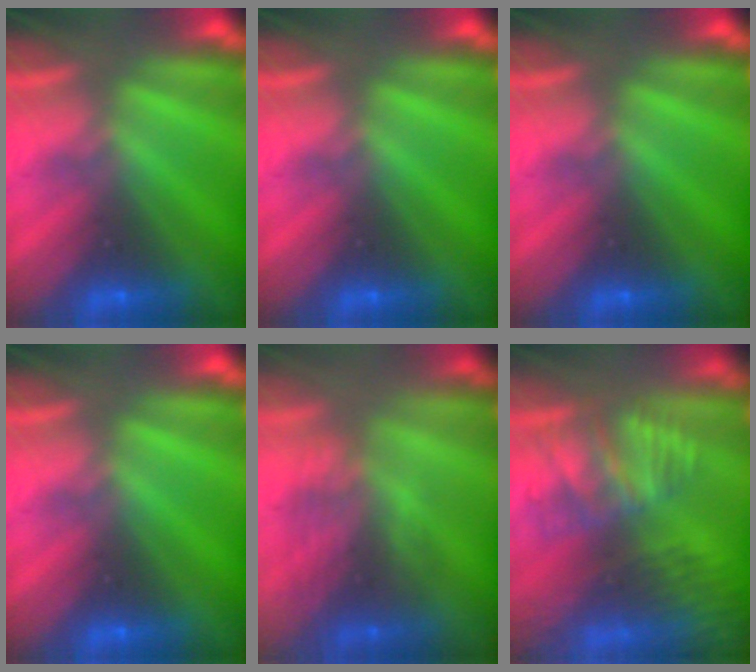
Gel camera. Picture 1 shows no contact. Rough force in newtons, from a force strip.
{"total": 0.0}
{"total": 0.0}
{"total": 0.0}
{"total": 3.1}
{"total": 7.3}